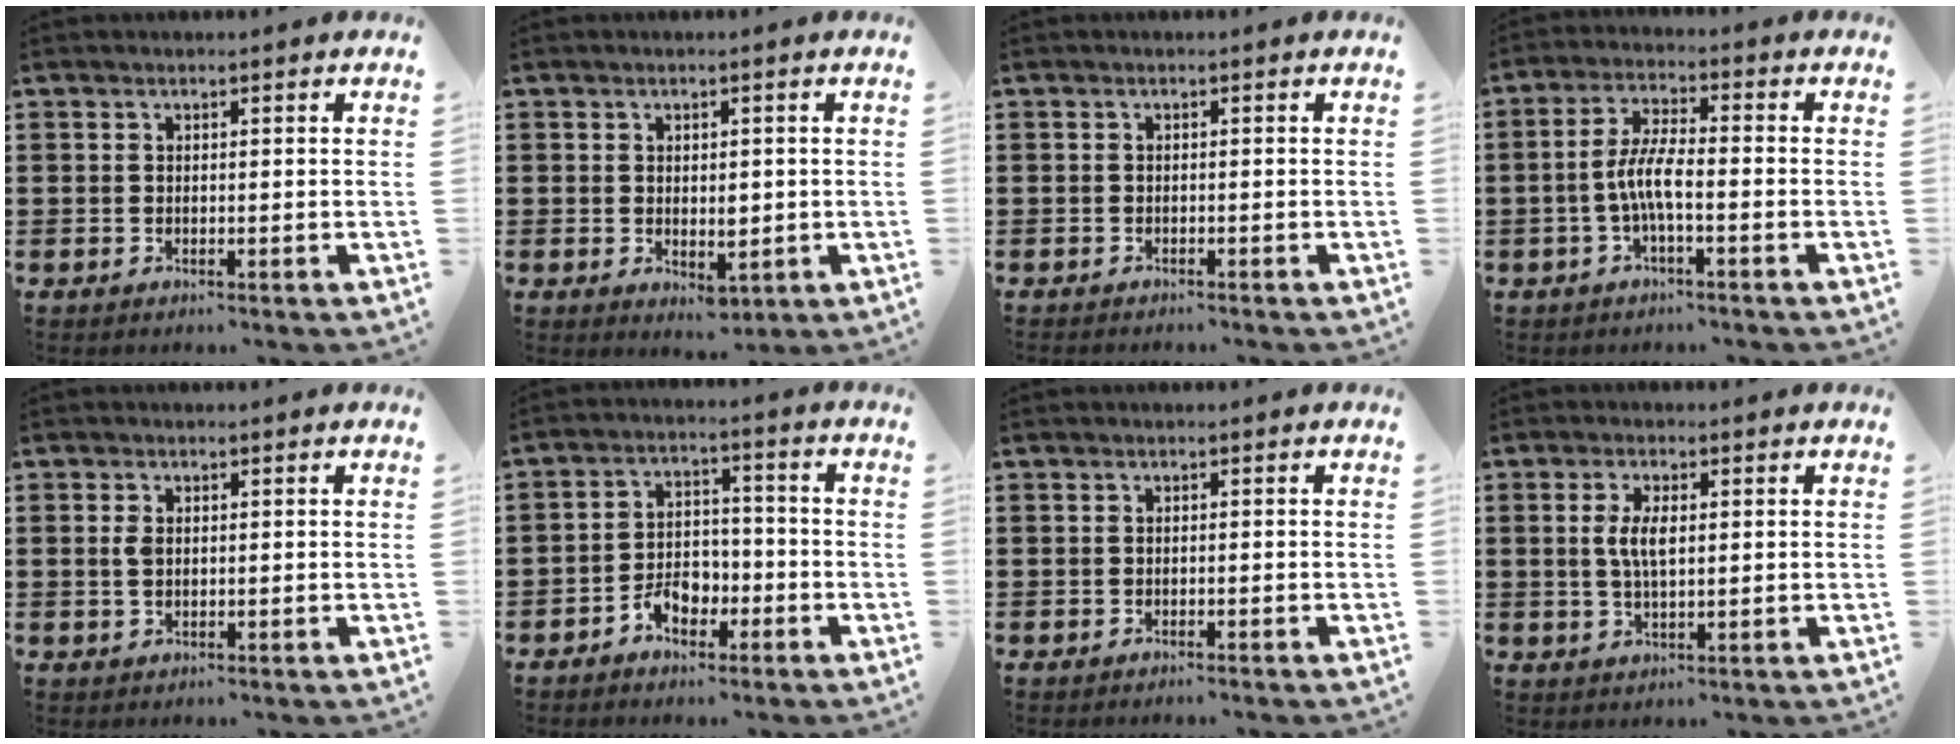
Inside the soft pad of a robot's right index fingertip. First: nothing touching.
{"total": 2.6, "force": [0.1, 1.6, 2.0], "torque": [-0.032, -0.001, 0.000]}
{"total": 0.6, "force": [-0.6, -0.1, 0.0], "torque": [-0.001, -0.003, -0.013]}
{"total": 5.6, "force": [-1.7, 1.1, 5.2], "torque": [-0.119, -0.008, -0.040]}
{"total": 2.0, "force": [0.2, 1.1, 1.6], "torque": [-0.044, 0.002, 0.000]}
{"total": 5.2, "force": [-3.1, 3.2, 2.7], "torque": [-0.055, 0.008, -0.058]}
{"total": 0.5, "force": [-0.5, -0.1, 0.1], "torque": [-0.003, -0.001, -0.010]}
{"total": 4.3, "force": [0.6, 1.7, 4.0], "torque": [-0.080, 0.008, 0.007]}